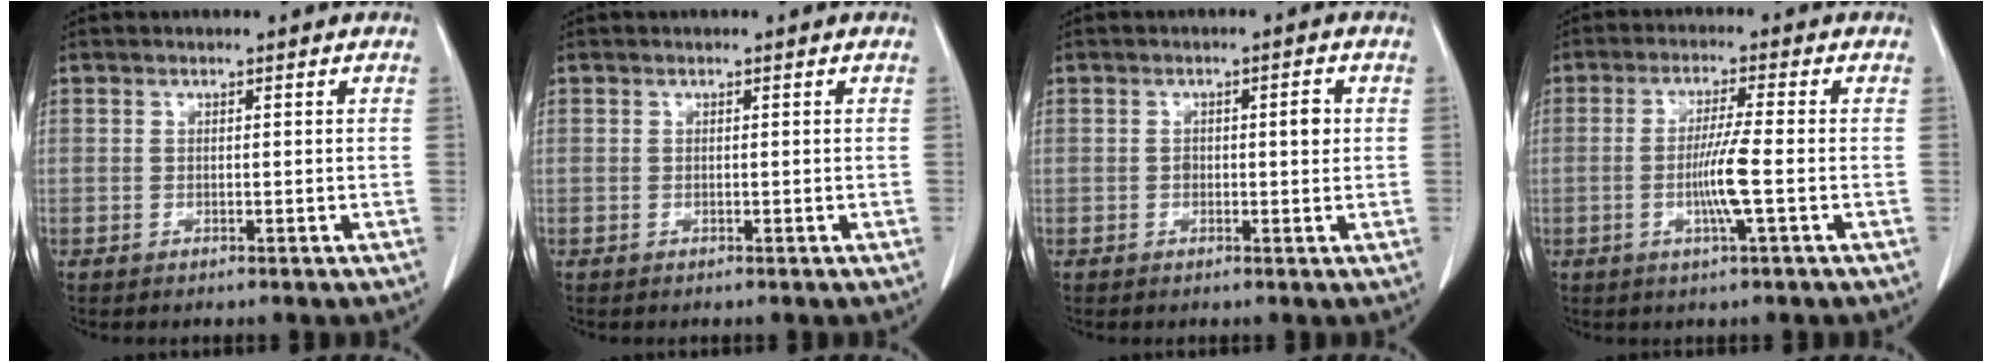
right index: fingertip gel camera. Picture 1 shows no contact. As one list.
[{"total": 0.0}, {"total": 3.0, "force": [0.3, 1.1, 2.7], "torque": [-0.043, 0.007, 0.005]}, {"total": 6.0, "force": [-1.3, -0.6, 5.8], "torque": [-0.111, -0.007, -0.027]}]